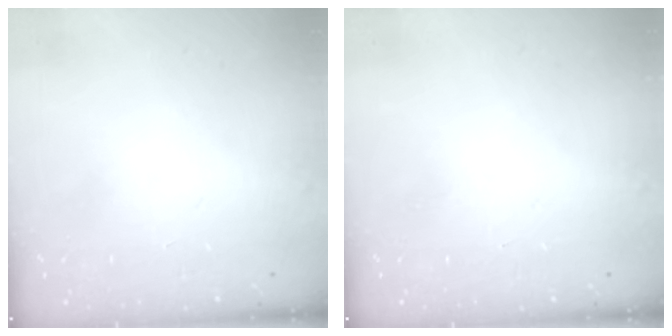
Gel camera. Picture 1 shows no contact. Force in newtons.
{"total": 0.0}